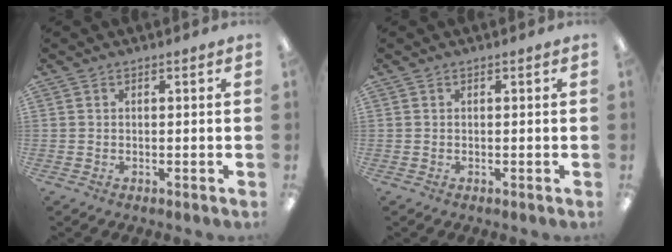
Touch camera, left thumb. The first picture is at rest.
{"total": 0.0}